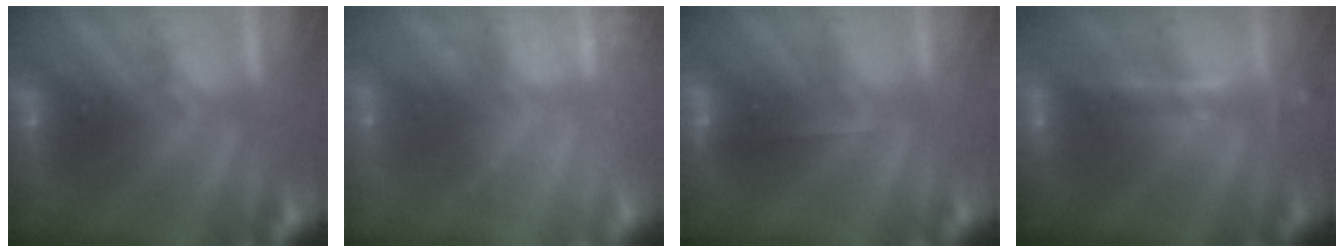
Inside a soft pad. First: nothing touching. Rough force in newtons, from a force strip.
{"total": 2.3}
{"total": 1.8}
{"total": 2.4}